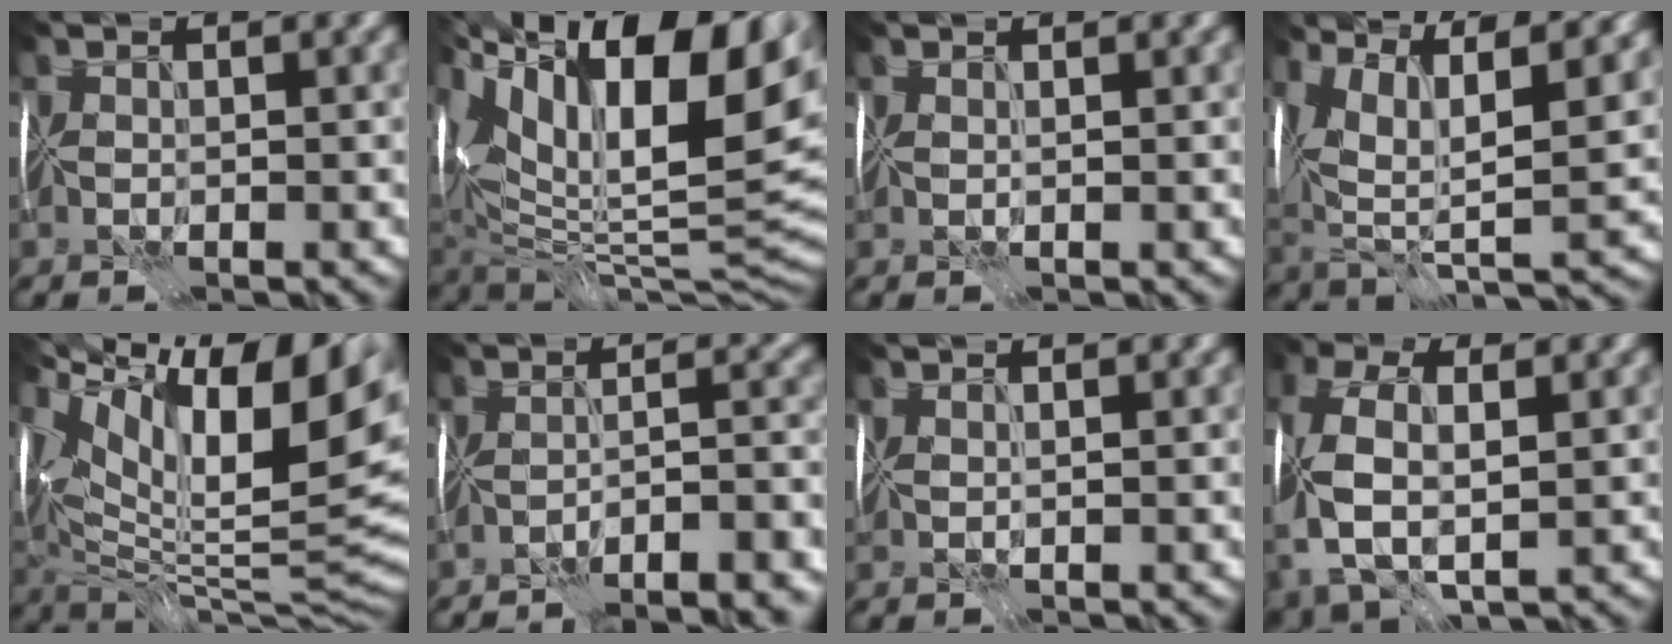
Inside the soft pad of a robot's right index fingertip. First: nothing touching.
{"total": 17.1, "force": [6.2, 6.9, 14.4], "torque": [-0.210, 0.030, 0.108]}
{"total": 0.8, "force": [0.5, -0.5, 0.1], "torque": [-0.007, 0.001, 0.013]}
{"total": 11.9, "force": [5.0, 4.8, 9.7], "torque": [-0.181, 0.004, 0.101]}
{"total": 16.5, "force": [5.0, 5.6, 14.7], "torque": [-0.232, 0.017, 0.097]}
{"total": 8.2, "force": [-7.3, 0.6, 3.7], "torque": [-0.040, 0.007, -0.088]}
{"total": 0.8, "force": [0.5, -0.5, 0.2], "torque": [-0.008, 0.000, 0.015]}
{"total": 8.3, "force": [-1.9, 4.5, 6.6], "torque": [-0.175, -0.014, -0.030]}